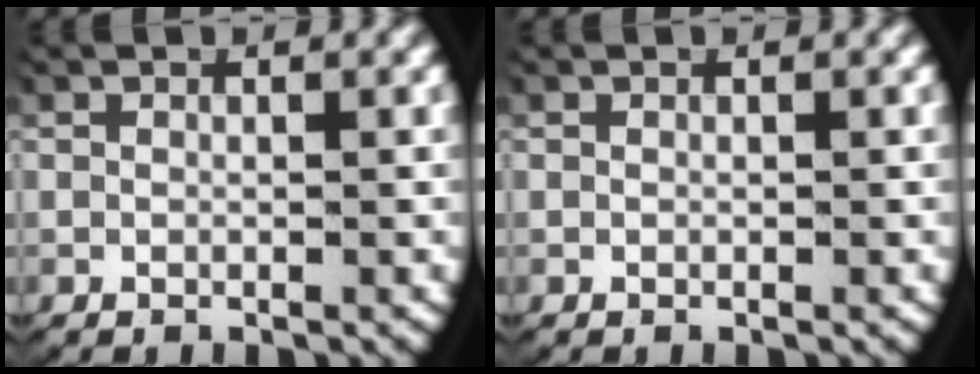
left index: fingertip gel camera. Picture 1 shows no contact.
{"total": 0.0}